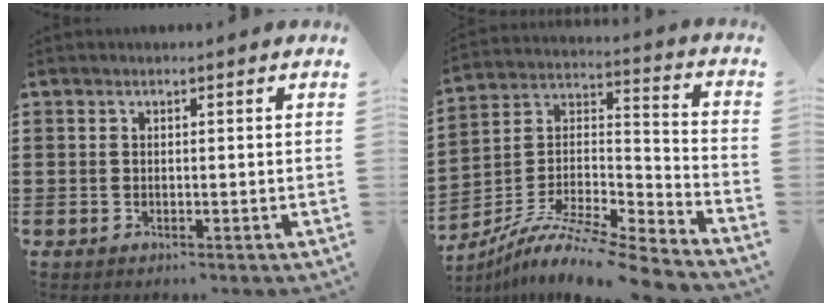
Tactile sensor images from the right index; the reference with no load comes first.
{"total": 9.5, "force": [-7.9, 0.8, 5.2], "torque": [-0.090, 0.004, -0.159]}